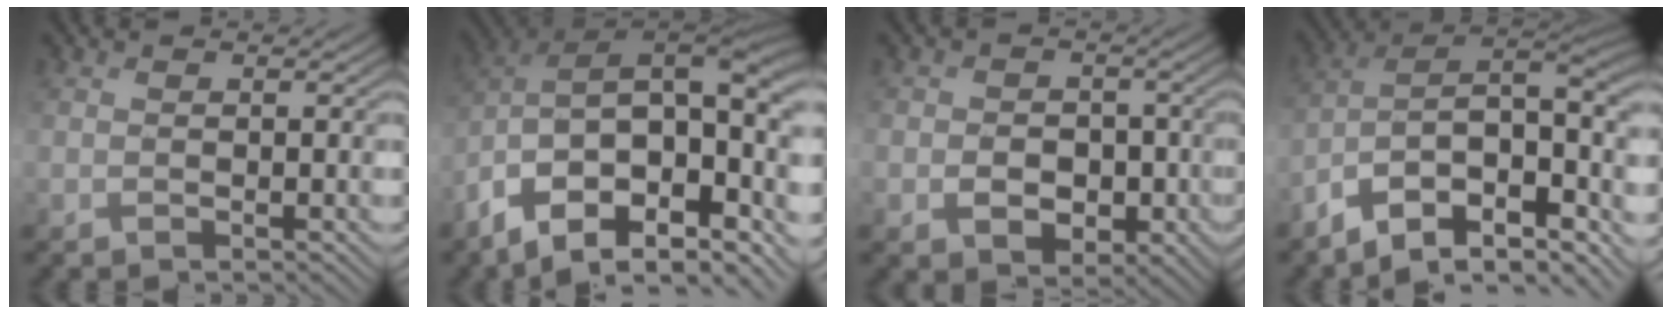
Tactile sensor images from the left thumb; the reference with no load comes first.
{"total": 17.7, "force": [-6.3, 10.3, 13.0], "torque": [-0.251, -0.018, -0.087]}
{"total": 5.6, "force": [-1.1, 4.9, 2.5], "torque": [-0.046, -0.002, -0.027]}
{"total": 15.0, "force": [-6.8, 7.9, 10.8], "torque": [-0.206, -0.018, -0.101]}